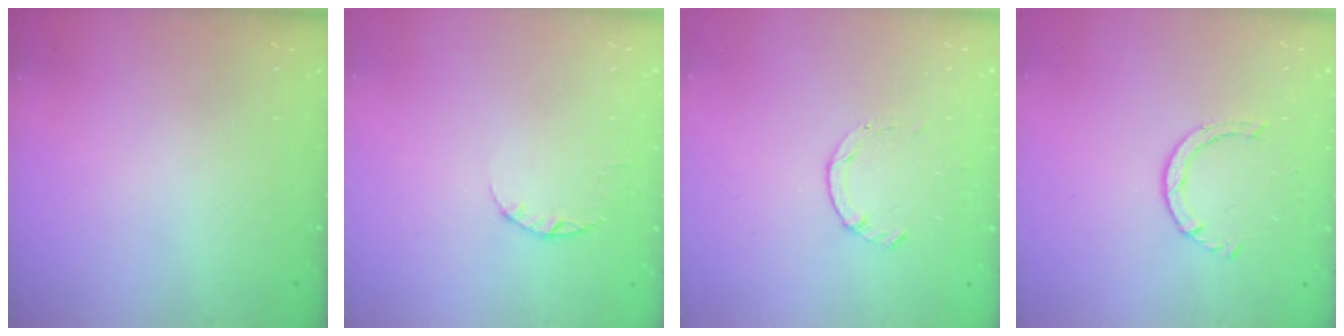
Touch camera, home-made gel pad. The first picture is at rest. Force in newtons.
{"total": 2.4, "press": 2.3, "slide": 0.4}
{"total": 1.0, "press": 1.0, "slide": 0.3}
{"total": 2.2, "press": 2.2, "slide": 0.4}